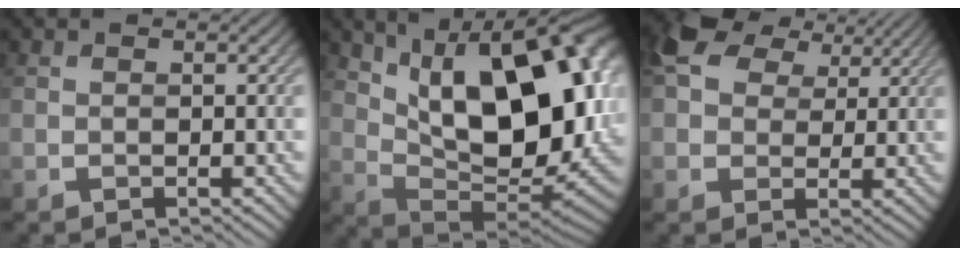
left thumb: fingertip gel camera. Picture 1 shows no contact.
{"total": 20.0, "force": [6.7, 10.1, 15.9], "torque": [-0.239, 0.020, 0.106]}
{"total": 9.1, "force": [4.4, 6.3, 4.8], "torque": [-0.119, 0.021, 0.071]}